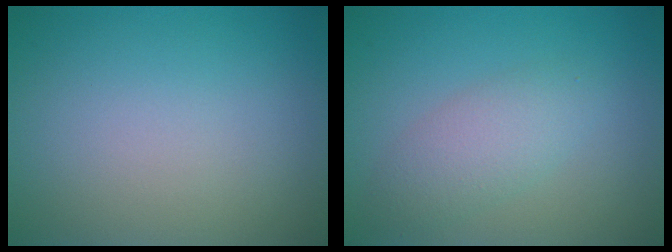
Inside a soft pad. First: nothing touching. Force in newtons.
{"total": 2.9, "press": 2.9, "slide": 0.1}